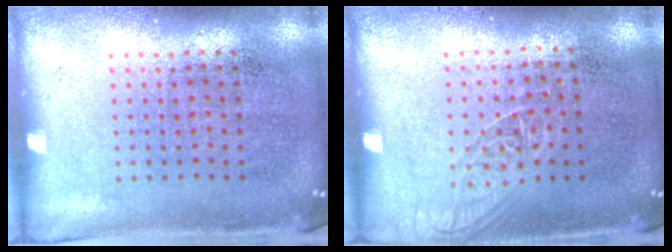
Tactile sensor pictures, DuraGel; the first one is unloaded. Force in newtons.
{"total": 1.2, "press": 1.1, "slide": 0.5}